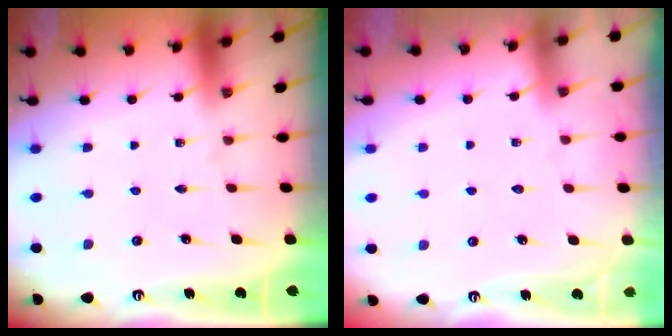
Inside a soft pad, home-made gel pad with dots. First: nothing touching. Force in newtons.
{"total": 3.2, "press": 3.2, "slide": 0.4}